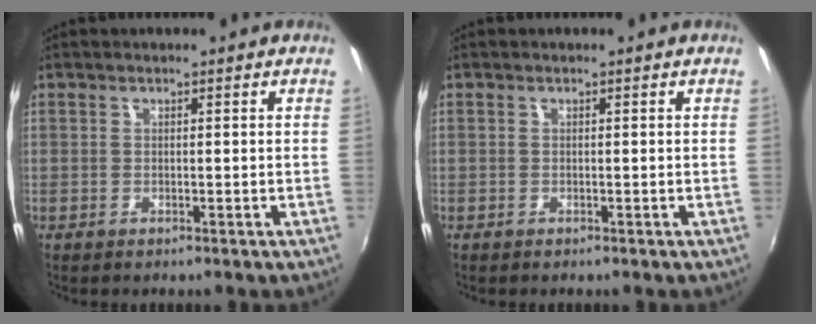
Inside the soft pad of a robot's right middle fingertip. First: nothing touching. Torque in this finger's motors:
{"motor_torque": [0.52, -0.57, -0.06, -0.14]}